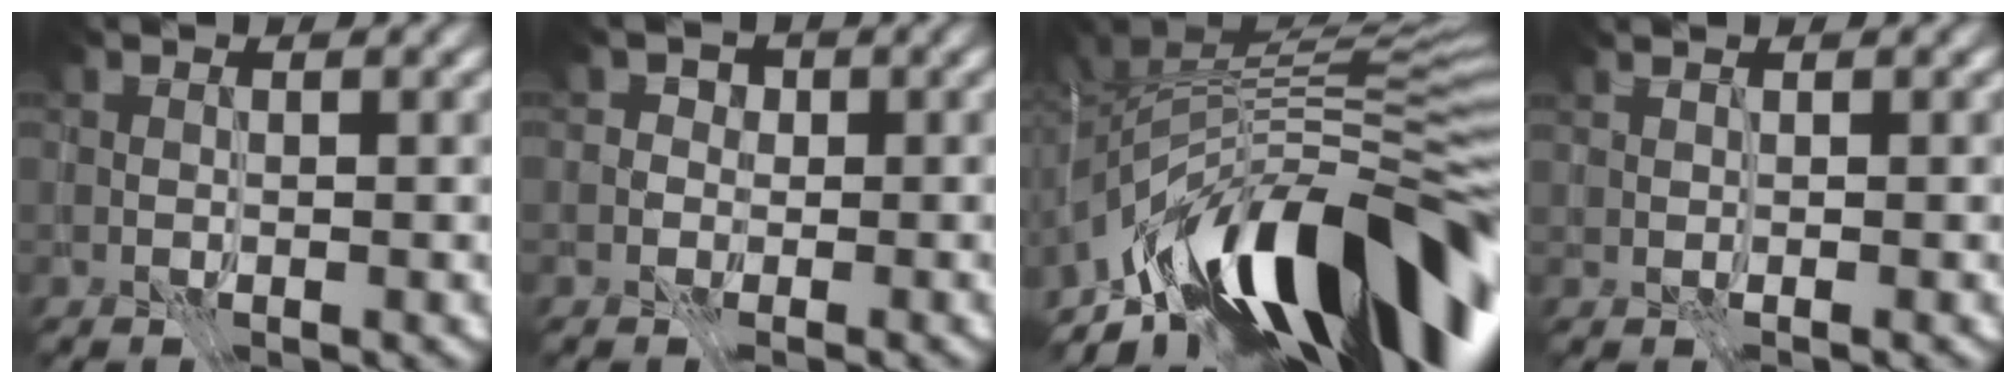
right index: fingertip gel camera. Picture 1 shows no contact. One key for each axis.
{"total": 2.0, "fx": -0.2, "fy": 1.9, "fz": 0.3, "tx": 0.016, "ty": 0.013, "tz": -0.016}
{"total": 14.3, "fx": -7.6, "fy": 6.2, "fz": 10.3, "tx": -0.176, "ty": 0.019, "tz": -0.135}
{"total": 1.8, "fx": 1.1, "fy": 0.5, "fz": 1.3, "tx": -0.012, "ty": 0.008, "tz": 0.001}